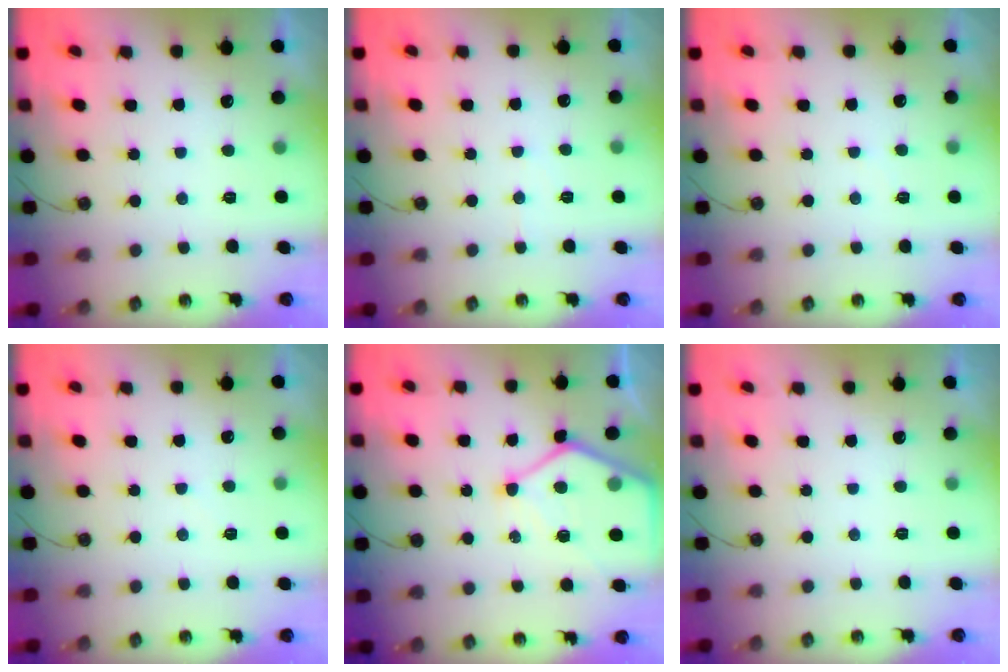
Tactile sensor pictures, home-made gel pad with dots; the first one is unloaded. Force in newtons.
{"total": 4.4, "press": 4.3, "slide": 0.7}
{"total": 2.4, "press": 2.4, "slide": 0.4}
{"total": 3.1, "press": 3.1, "slide": 0.4}
{"total": 12.2, "press": 12.1, "slide": 1.1}
{"total": 0.0}